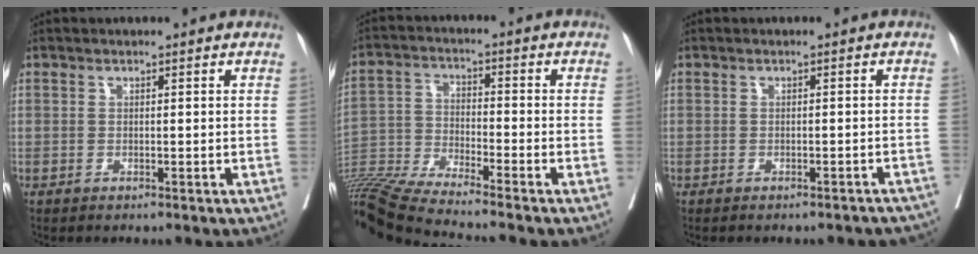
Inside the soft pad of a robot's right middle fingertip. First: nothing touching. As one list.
[{"total": 12.7, "force": [-11.4, -2.1, 5.1], "torque": [-0.088, -0.022, -0.203]}, {"total": 6.6, "force": [-5.8, 2.3, 2.0], "torque": [-0.019, 0.007, -0.059]}]